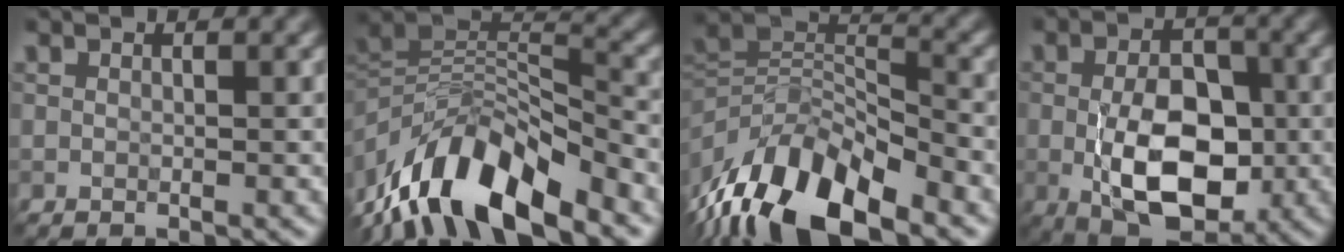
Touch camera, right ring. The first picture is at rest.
{"total": 11.7, "force": [-6.6, 4.3, 8.6], "torque": [-0.154, 0.012, -0.120]}
{"total": 12.6, "force": [-6.7, 5.7, 9.0], "torque": [-0.161, 0.002, -0.130]}
{"total": 9.0, "force": [-1.4, 5.1, 7.2], "torque": [-0.132, -0.008, -0.022]}